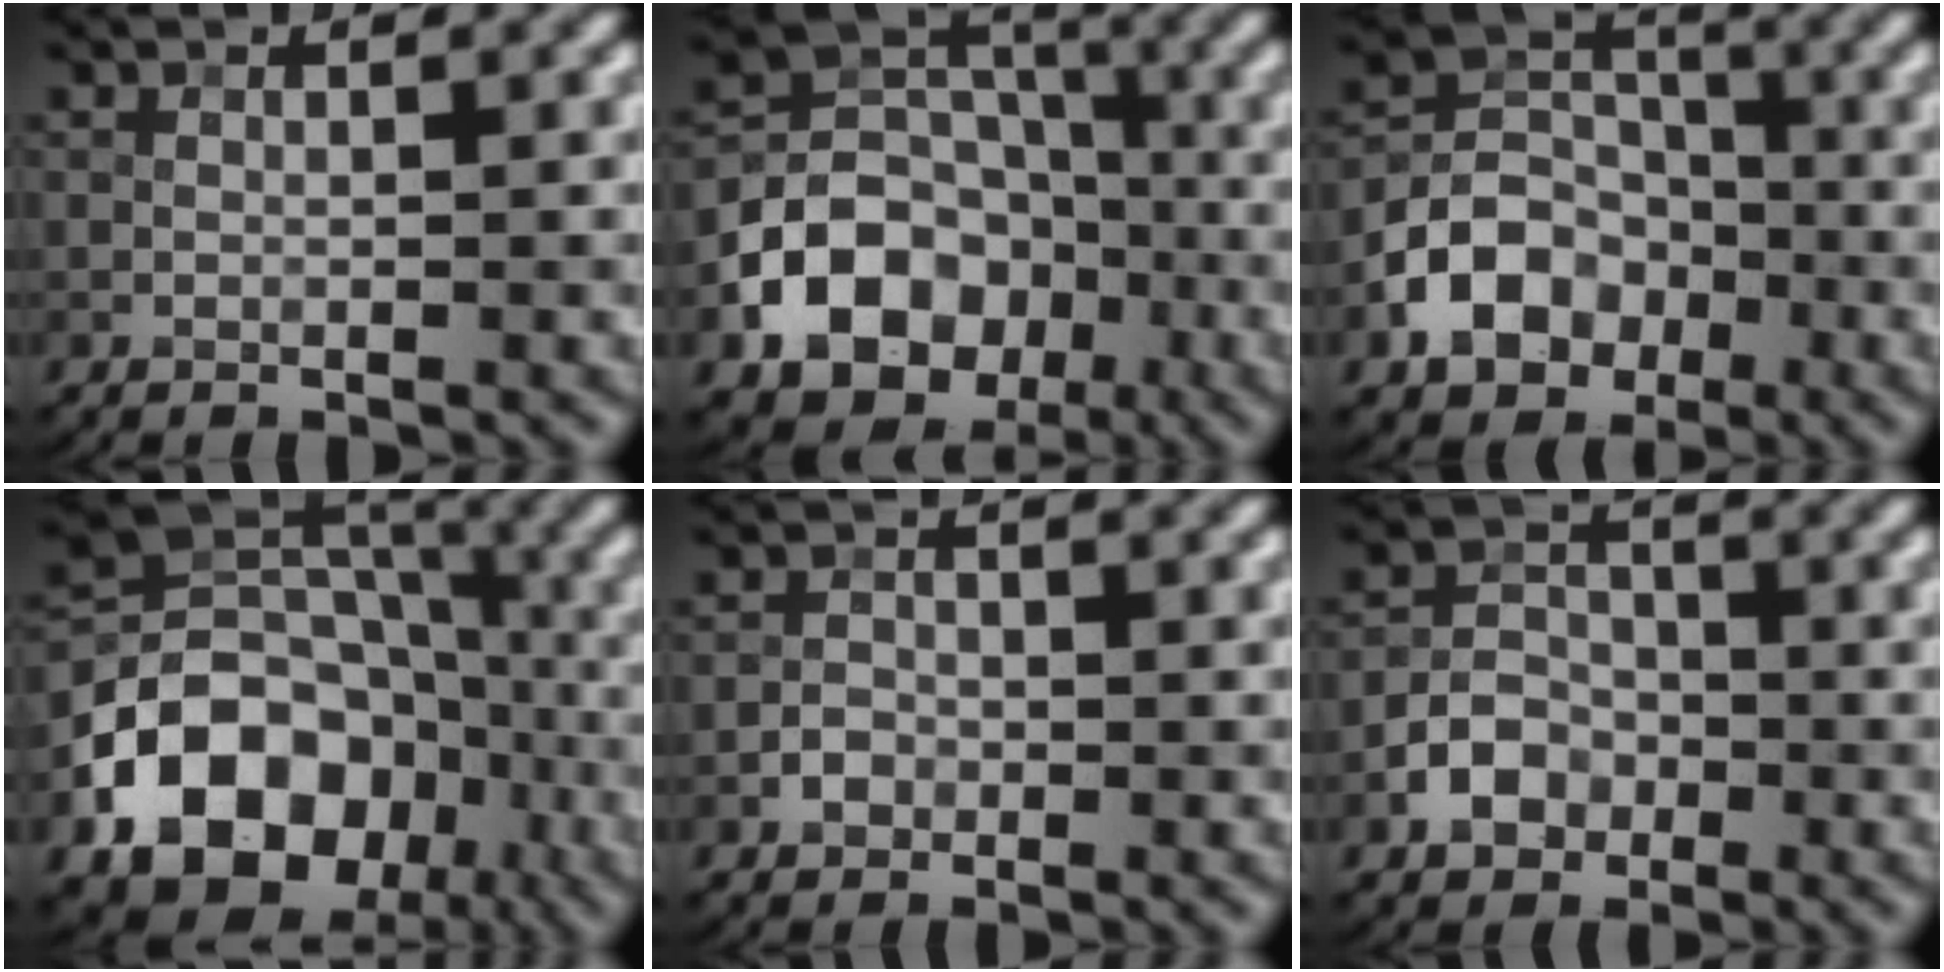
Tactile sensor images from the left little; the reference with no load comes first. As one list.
[{"total": 10.4, "force": [-4.2, 8.2, 4.9], "torque": [-0.070, 0.005, -0.096]}, {"total": 6.5, "force": [-2.9, 4.9, 3.0], "torque": [-0.047, -0.001, -0.061]}, {"total": 14.2, "force": [-6.2, 10.7, 6.9], "torque": [-0.127, 0.007, -0.123]}, {"total": 1.4, "force": [-0.7, 1.1, 0.4], "torque": [-0.003, 0.003, -0.016]}, {"total": 3.5, "force": [-1.8, 2.7, 1.4], "torque": [-0.020, 0.007, -0.034]}]